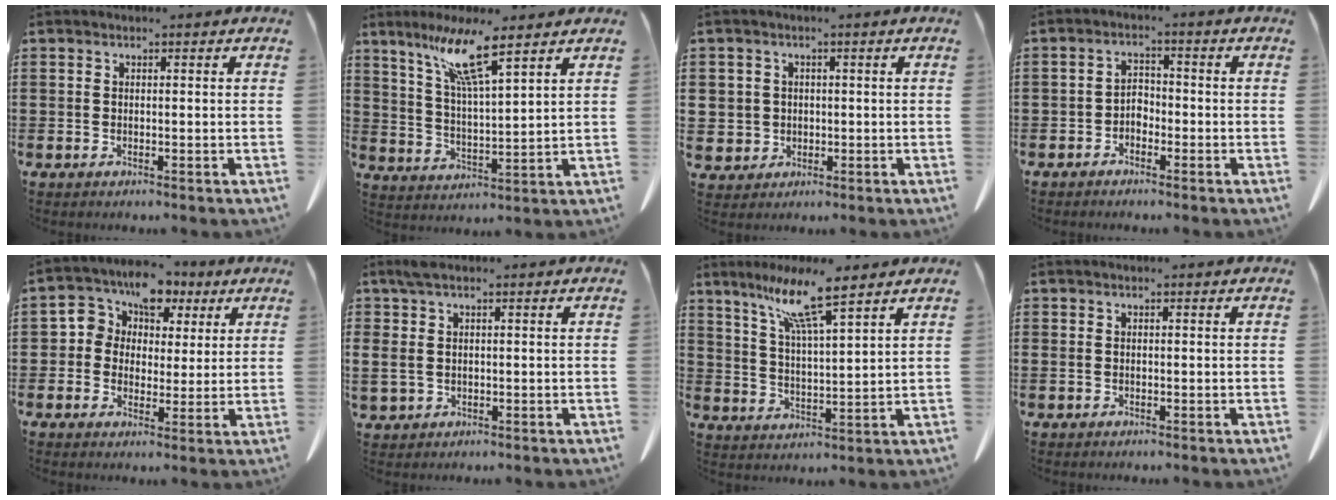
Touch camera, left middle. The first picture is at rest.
{"total": 9.4, "force": [6.7, 0.6, 6.6], "torque": [-0.147, -0.016, 0.115]}
{"total": 3.2, "force": [0.1, 3.2, 0.3], "torque": [-0.029, 0.007, -0.003]}
{"total": 2.2, "force": [-1.7, 1.2, 0.7], "torque": [-0.018, 0.007, -0.038]}
{"total": 6.2, "force": [2.7, 5.4, 1.7], "torque": [-0.060, 0.001, 0.042]}
{"total": 3.1, "force": [1.1, 1.8, 2.3], "torque": [-0.066, 0.003, 0.015]}
{"total": 9.5, "force": [7.1, 0.5, 6.3], "torque": [-0.142, -0.022, 0.123]}
{"total": 0.5, "force": [0.0, 0.3, 0.4], "torque": [-0.011, 0.003, -0.002]}